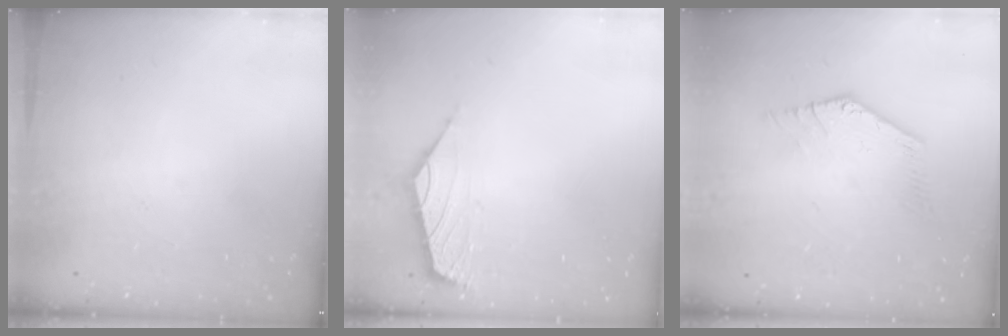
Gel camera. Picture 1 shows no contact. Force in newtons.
{"total": 1.8, "press": 1.7, "slide": 0.6}
{"total": 0.0}